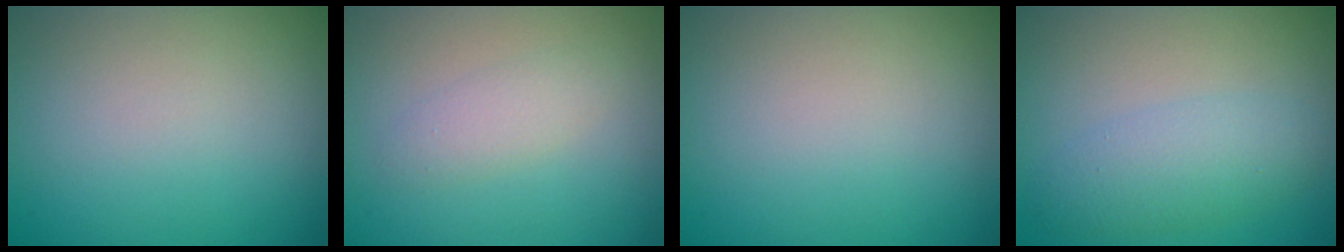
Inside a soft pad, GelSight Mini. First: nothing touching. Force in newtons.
{"total": 1.9, "press": 1.9, "slide": 0.1}
{"total": 0.0}
{"total": 3.4, "press": 3.4, "slide": 0.1}